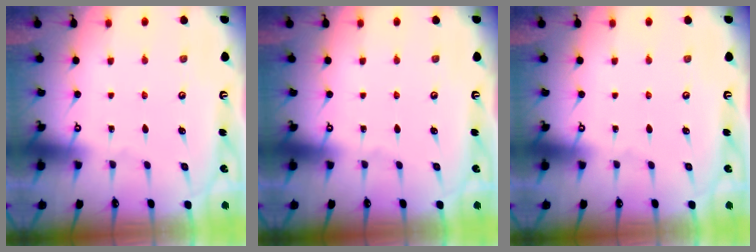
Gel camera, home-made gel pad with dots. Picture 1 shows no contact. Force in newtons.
{"total": 0.0}
{"total": 0.0}